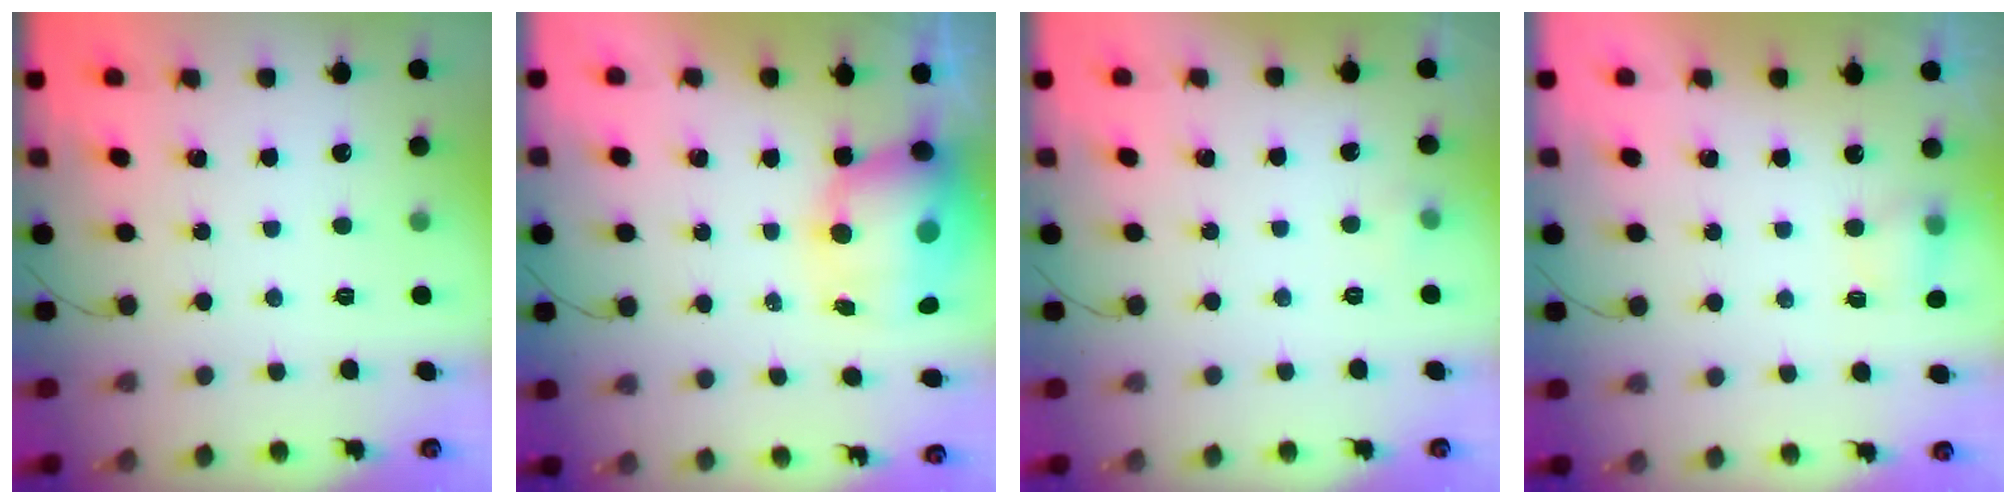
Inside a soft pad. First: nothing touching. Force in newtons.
{"total": 13.3, "press": 12.9, "slide": 3.3}
{"total": 7.5, "press": 3.4, "slide": 6.7}
{"total": 5.3, "press": 5.0, "slide": 1.7}